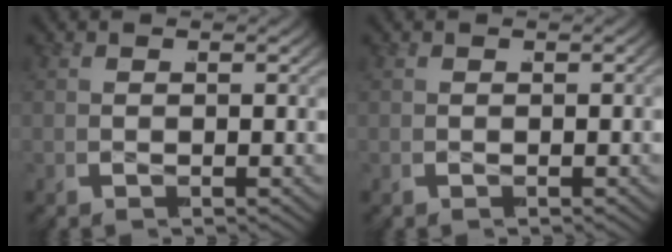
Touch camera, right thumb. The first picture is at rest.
{"total": 0.0}